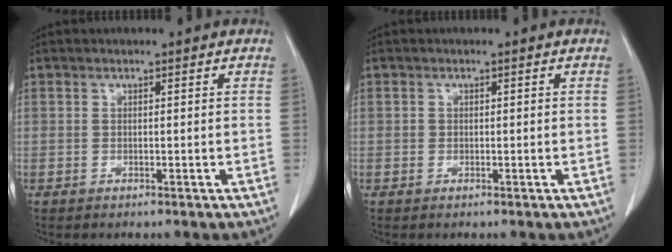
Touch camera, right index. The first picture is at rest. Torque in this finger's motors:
{"motor_torque": [0.10, -0.06, 0.01, 0.01]}